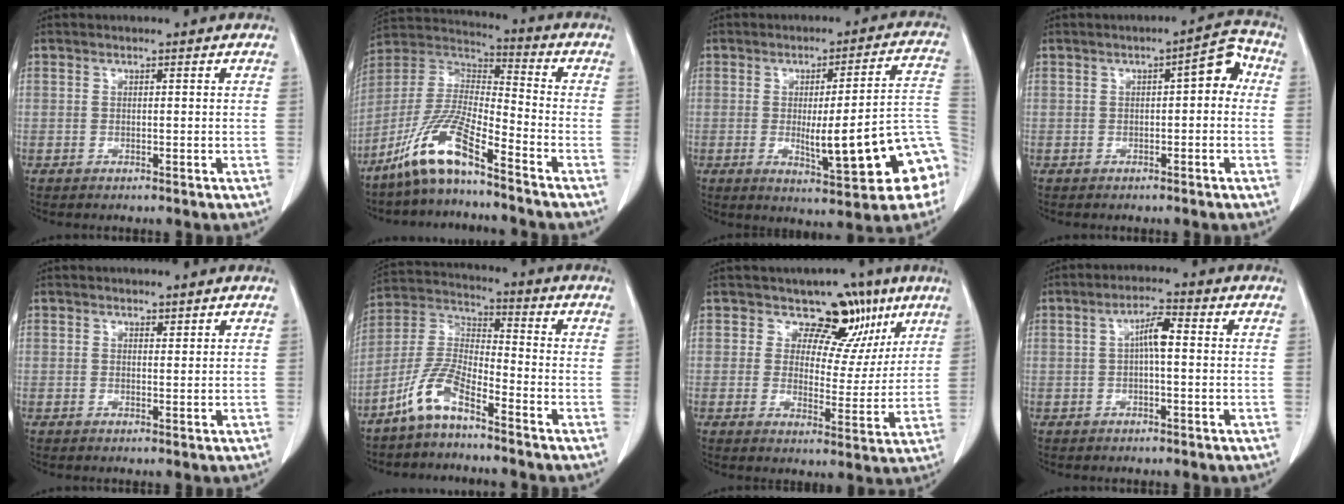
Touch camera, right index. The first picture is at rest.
{"total": 11.9, "force": [-8.4, 1.2, 8.3], "torque": [-0.181, -0.002, -0.168]}
{"total": 16.1, "force": [-4.2, 1.9, 15.5], "torque": [-0.143, 0.020, -0.041]}
{"total": 4.8, "force": [0.5, 1.8, 4.5], "torque": [-0.055, 0.028, 0.002]}
{"total": 5.5, "force": [5.0, 1.4, 1.9], "torque": [-0.028, -0.013, 0.089]}
{"total": 8.2, "force": [-5.9, 1.8, 5.5], "torque": [-0.132, -0.001, -0.128]}
{"total": 8.1, "force": [5.6, 5.4, 2.2], "torque": [-0.008, -0.009, 0.063]}
{"total": 3.9, "force": [0.3, 0.7, 3.8], "torque": [-0.068, 0.010, 0.002]}